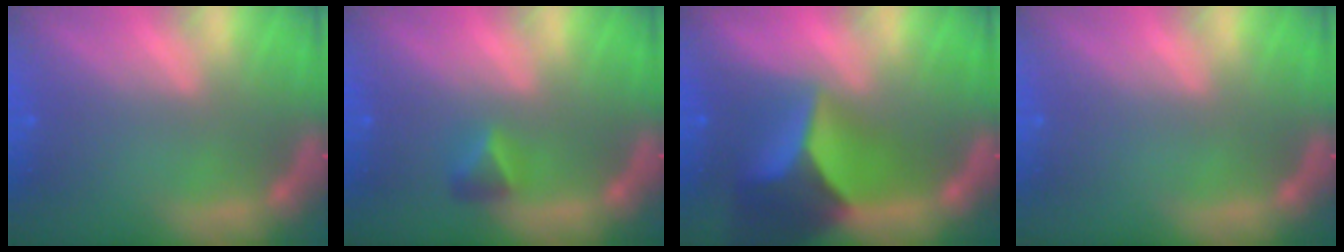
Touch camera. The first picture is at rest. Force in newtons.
{"total": 1.9}
{"total": 10.0}
{"total": 0.0}